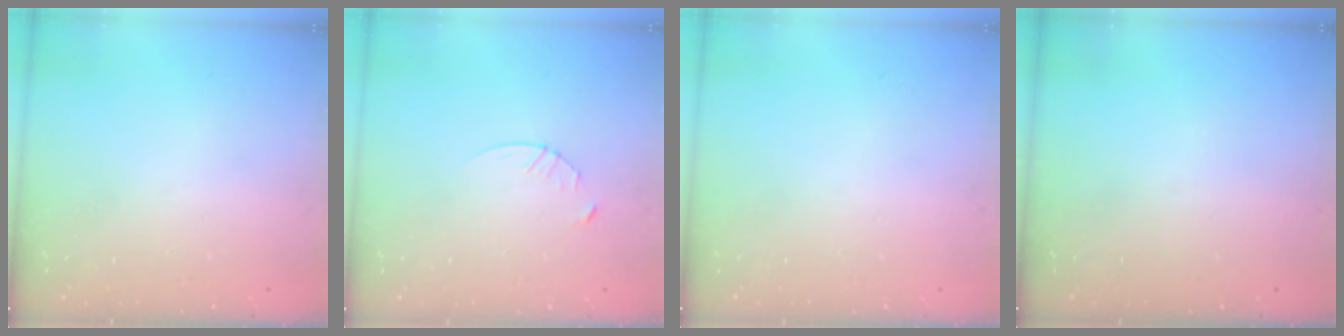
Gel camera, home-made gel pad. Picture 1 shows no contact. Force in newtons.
{"total": 3.3, "press": 3.2, "slide": 0.4}
{"total": 0.0}
{"total": 0.0}